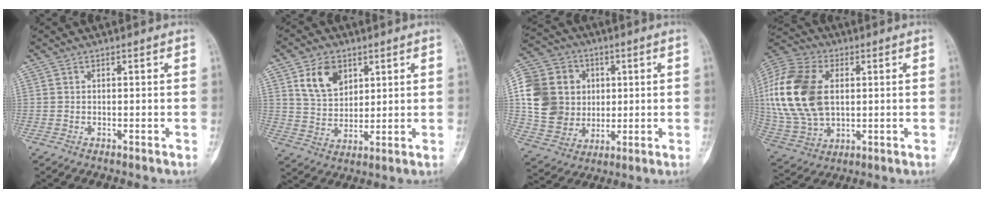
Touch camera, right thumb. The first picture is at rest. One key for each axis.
{"total": 9.3, "fx": 4.5, "fy": 6.3, "fz": 5.2, "tx": -0.069, "ty": -0.022, "tz": 0.089}
{"total": 18.7, "fx": 2.6, "fy": 16.1, "fz": 9.1, "tx": -0.153, "ty": 0.011, "tz": 0.059}
{"total": 22.4, "fx": 3.3, "fy": 14.5, "fz": 16.7, "tx": -0.354, "ty": -0.005, "tz": 0.064}